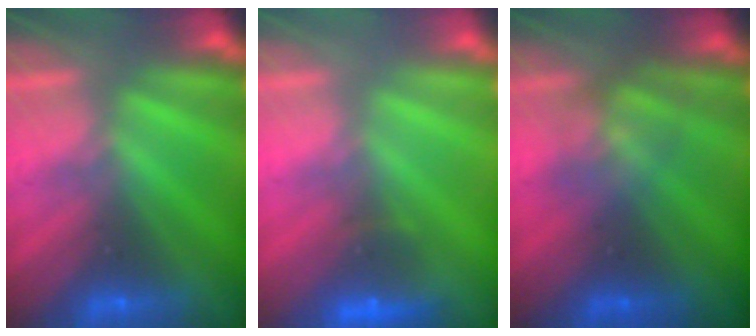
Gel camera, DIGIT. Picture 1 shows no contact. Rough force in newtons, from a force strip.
{"total": 2.4}
{"total": 1.9}